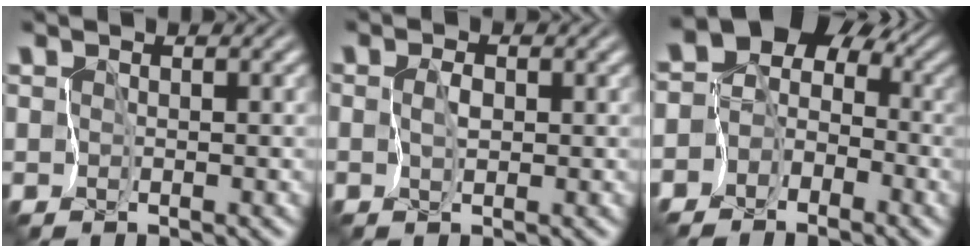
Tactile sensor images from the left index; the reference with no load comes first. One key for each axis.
{"total": 1.0, "fx": -0.1, "fy": 0.5, "fz": 0.9, "tx": -0.015, "ty": -0.001, "tz": -0.001}
{"total": 7.3, "fx": -2.7, "fy": 6.5, "fz": 1.6, "tx": -0.018, "ty": 0.011, "tz": -0.067}